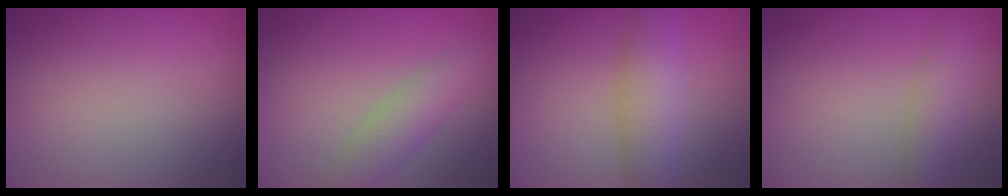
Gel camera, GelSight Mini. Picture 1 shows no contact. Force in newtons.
{"total": 3.1, "press": 3.1, "slide": 0.1}
{"total": 4.5, "press": 4.5, "slide": 0.1}
{"total": 2.9, "press": 2.9, "slide": 0.1}